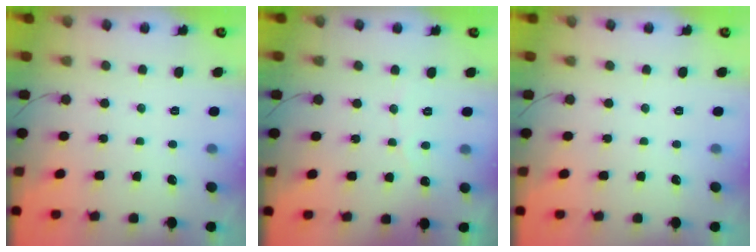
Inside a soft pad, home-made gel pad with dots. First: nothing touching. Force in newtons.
{"total": 2.4, "press": 2.4, "slide": 0.1}
{"total": 0.0}